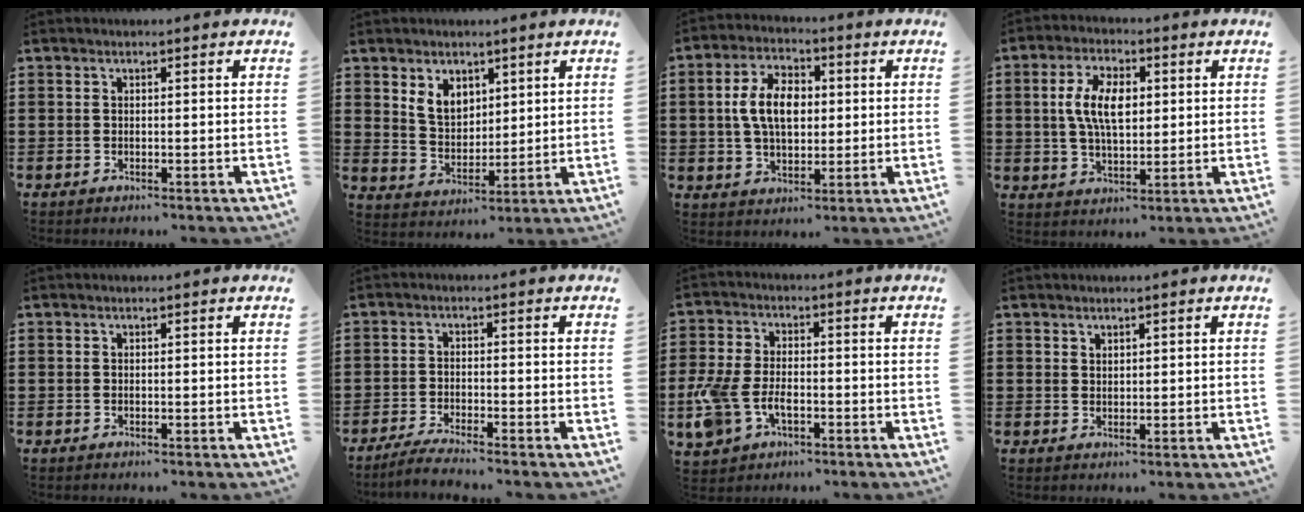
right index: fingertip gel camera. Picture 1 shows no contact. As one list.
[{"total": 5.3, "force": [3.0, 3.8, 2.2], "torque": [-0.061, 0.012, 0.055]}, {"total": 8.3, "force": [0.7, 5.0, 6.6], "torque": [-0.146, 0.009, 0.003]}, {"total": 8.0, "force": [1.2, 4.1, 6.7], "torque": [-0.142, 0.013, 0.017]}, {"total": 0.0}, {"total": 3.0, "force": [-2.8, -0.3, 0.9], "torque": [-0.021, -0.002, -0.058]}, {"total": 6.2, "force": [-2.1, 3.7, 4.5], "torque": [-0.120, 0.000, -0.046]}, {"total": 1.3, "force": [1.1, 0.6, 0.0], "torque": [-0.003, 0.002, 0.022]}]